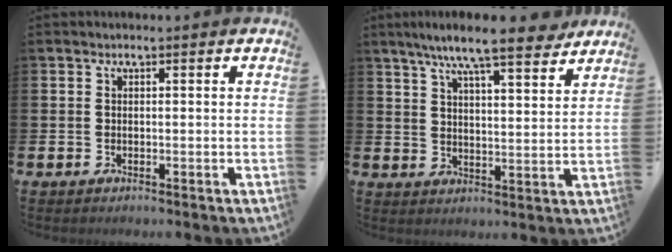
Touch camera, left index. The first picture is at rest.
{"total": 9.5, "force": [8.3, 1.0, 4.4], "torque": [-0.088, -0.042, 0.145]}